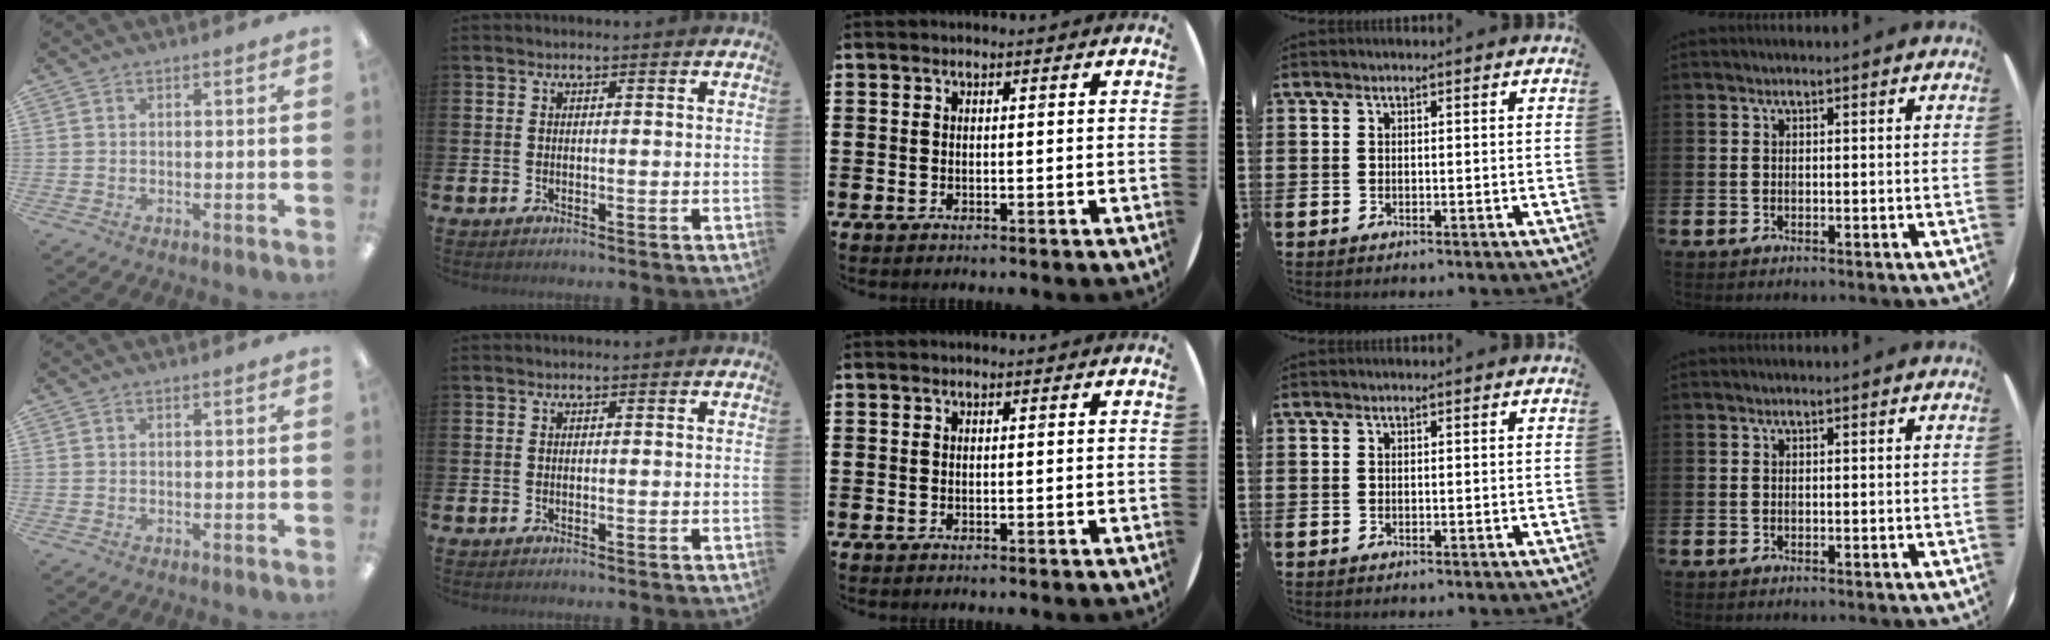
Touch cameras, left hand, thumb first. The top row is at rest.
{}